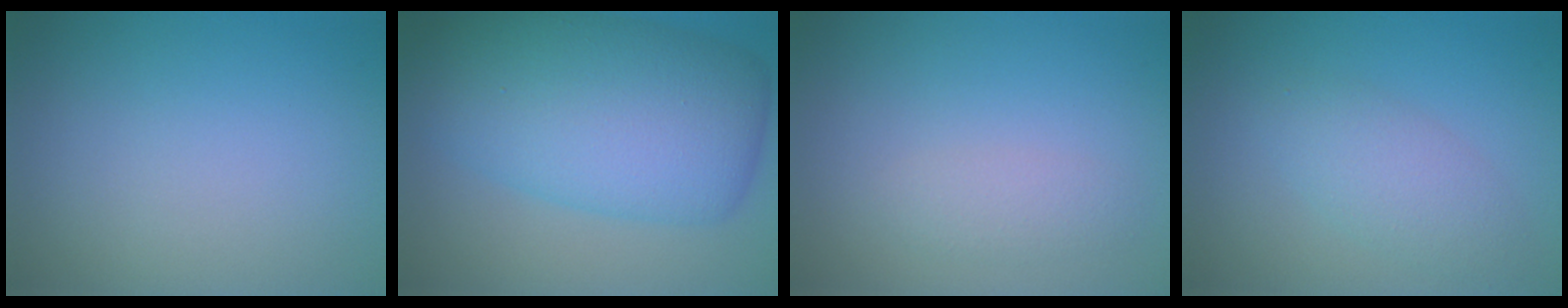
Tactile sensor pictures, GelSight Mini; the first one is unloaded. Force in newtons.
{"total": 11.6, "press": 11.6, "slide": 0.3}
{"total": 1.4, "press": 1.4, "slide": 0.1}
{"total": 2.8, "press": 2.8, "slide": 0.0}